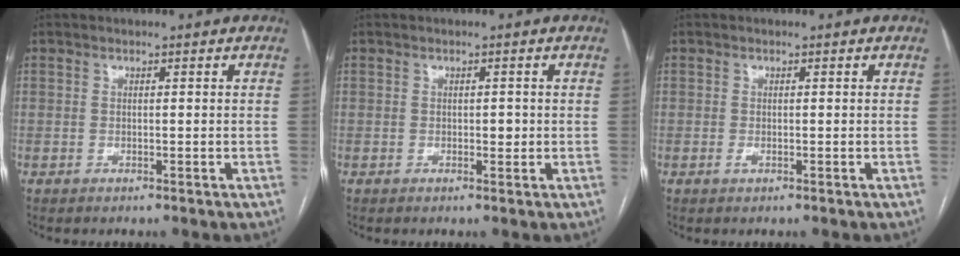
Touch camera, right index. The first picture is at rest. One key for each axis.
{"total": 1.2, "fx": -0.1, "fy": 0.7, "fz": 1.0, "tx": -0.012, "ty": 0.000, "tz": -0.001}
{"total": 0.6, "fx": -0.3, "fy": 0.3, "fz": 0.5, "tx": -0.008, "ty": 0.000, "tz": -0.004}